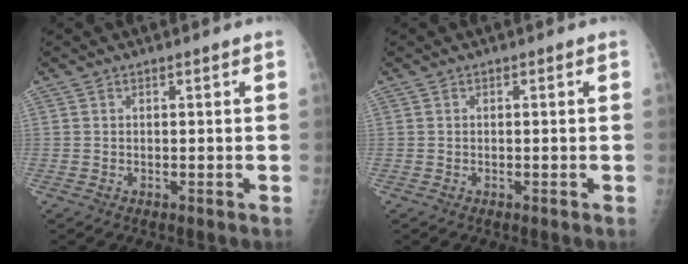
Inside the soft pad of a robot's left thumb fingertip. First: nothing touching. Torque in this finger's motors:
{"motor_torque": [0.00, 0.00, 0.00, 0.00, 0.00]}